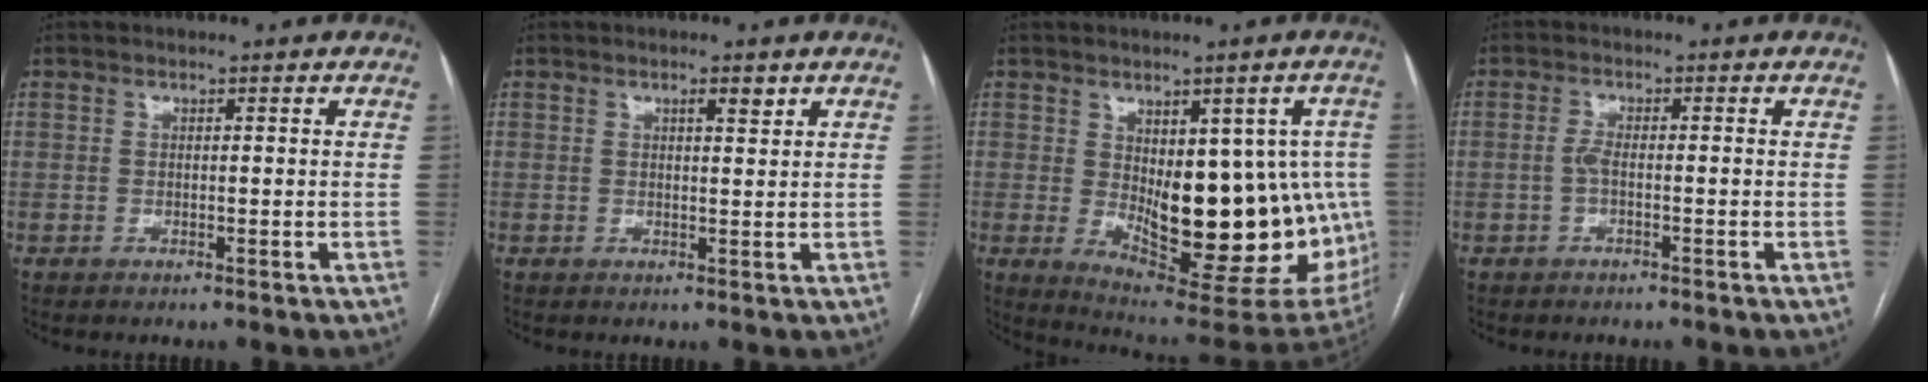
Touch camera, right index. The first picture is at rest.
{"total": 1.7, "force": [1.1, 0.2, 1.3], "torque": [-0.023, -0.003, 0.016]}
{"total": 20.6, "force": [-1.7, 8.4, 18.7], "torque": [-0.184, 0.001, 0.009]}
{"total": 1.6, "force": [-0.7, 0.0, 1.5], "torque": [-0.028, 0.003, -0.016]}